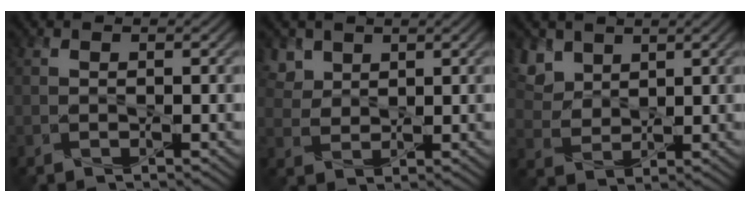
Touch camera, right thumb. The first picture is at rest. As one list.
[{"total": 3.9, "force": [2.4, 2.7, 1.5], "torque": [-0.051, -0.004, 0.054]}, {"total": 5.8, "force": [3.5, 3.8, 2.6], "torque": [-0.090, -0.009, 0.080]}]